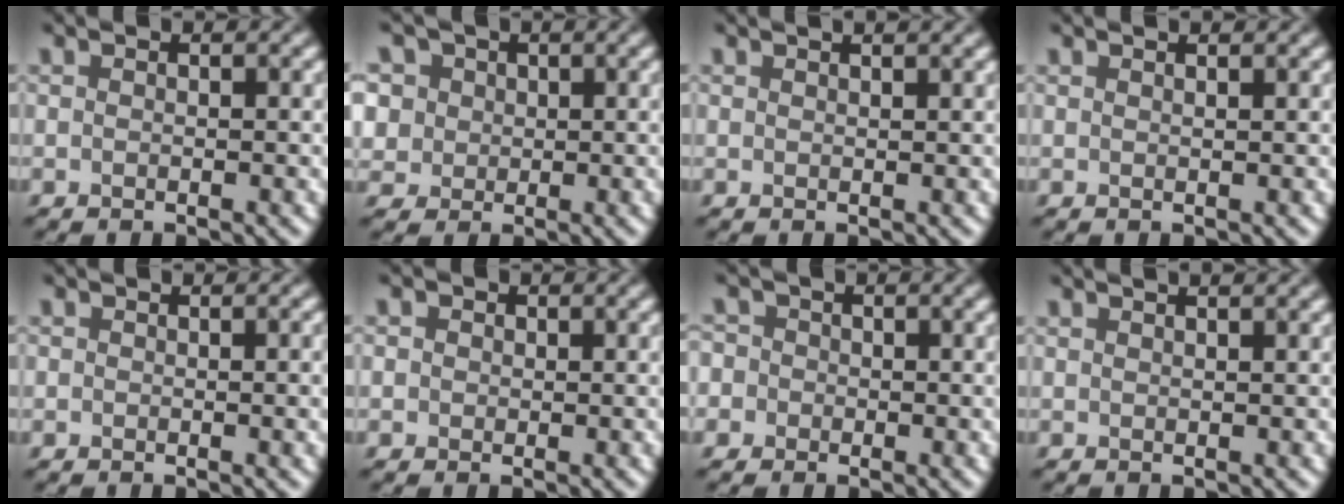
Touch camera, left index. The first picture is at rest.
{"total": 7.4, "force": [3.6, 5.7, 3.0], "torque": [-0.066, 0.020, 0.037]}
{"total": 1.4, "force": [1.2, 0.4, 0.7], "torque": [-0.007, 0.000, 0.009]}
{"total": 1.0, "force": [0.8, 0.3, 0.5], "torque": [-0.001, 0.000, 0.006]}
{"total": 2.2, "force": [0.0, 1.5, 1.6], "torque": [-0.006, -0.002, -0.002]}
{"total": 2.1, "force": [0.9, 1.8, 0.8], "torque": [-0.005, 0.011, -0.003]}
{"total": 3.8, "force": [0.3, 3.6, 1.3], "torque": [-0.009, 0.030, -0.031]}
{"total": 1.7, "force": [1.3, 0.5, 1.0], "torque": [-0.007, 0.004, 0.006]}